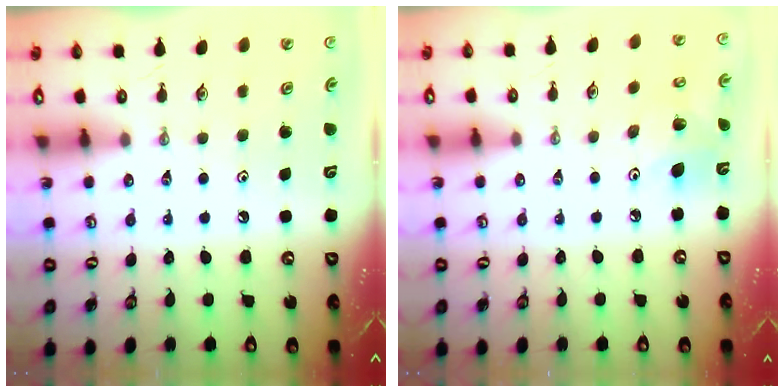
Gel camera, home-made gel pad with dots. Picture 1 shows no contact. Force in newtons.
{"total": 8.0, "press": 7.8, "slide": 1.7}